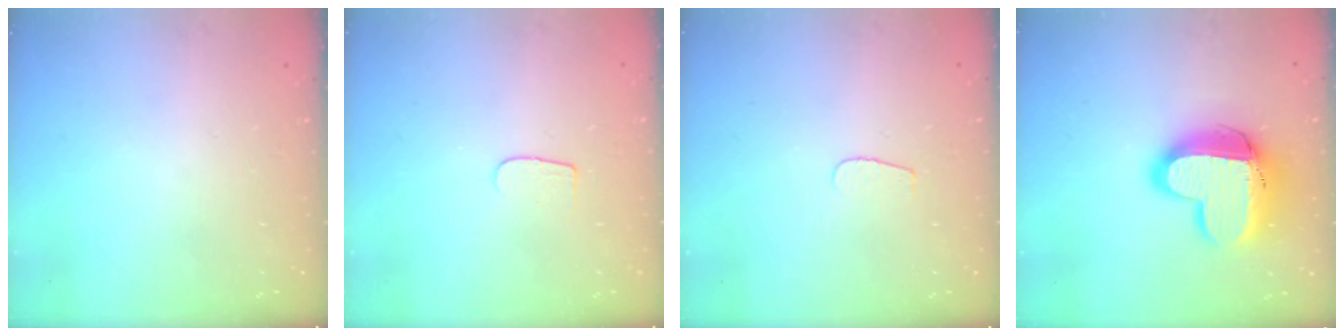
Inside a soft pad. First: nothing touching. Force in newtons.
{"total": 4.8, "press": 4.8, "slide": 0.5}
{"total": 3.7, "press": 3.6, "slide": 0.4}
{"total": 16.3, "press": 16.2, "slide": 1.4}